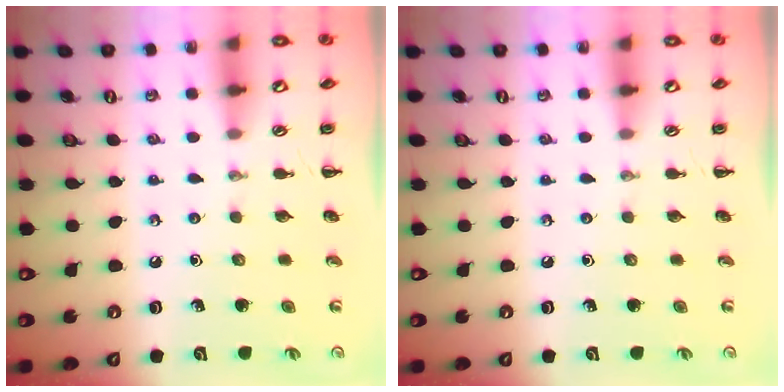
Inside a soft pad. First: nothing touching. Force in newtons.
{"total": 0.0}